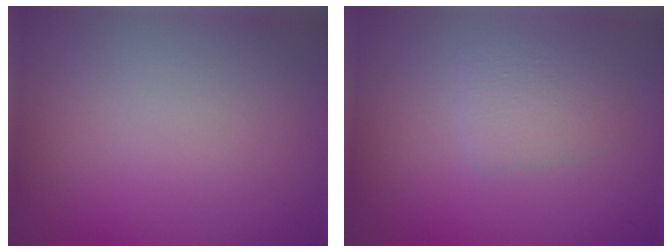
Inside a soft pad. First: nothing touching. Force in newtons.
{"total": 2.0, "press": 2.0, "slide": 0.0}